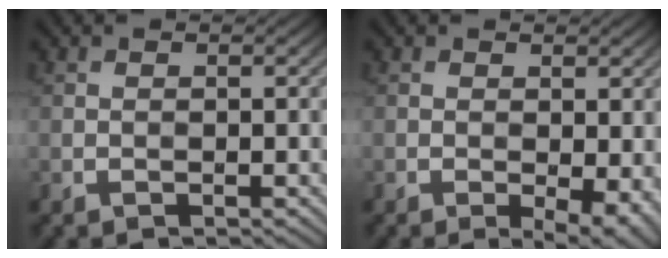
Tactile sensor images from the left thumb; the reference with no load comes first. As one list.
[{"total": 3.5, "force": [-0.9, 1.5, 3.1], "torque": [-0.041, -0.007, -0.010]}]